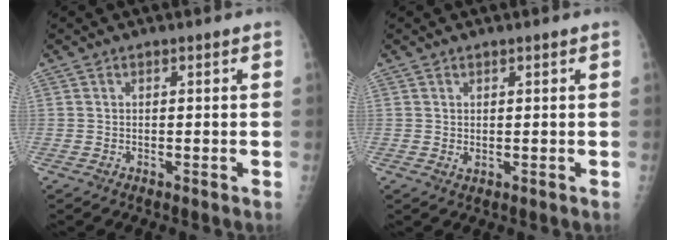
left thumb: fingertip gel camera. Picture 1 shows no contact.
{"total": 1.2, "force": [0.5, 0.6, 0.9], "torque": [-0.015, -0.005, 0.012]}